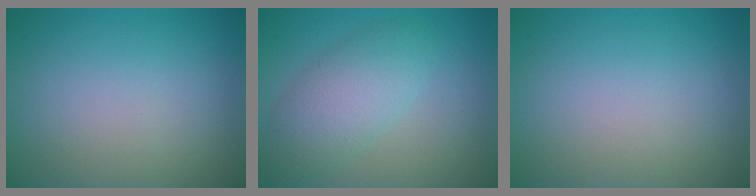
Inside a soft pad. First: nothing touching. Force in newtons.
{"total": 4.6, "press": 4.6, "slide": 0.2}
{"total": 0.0}